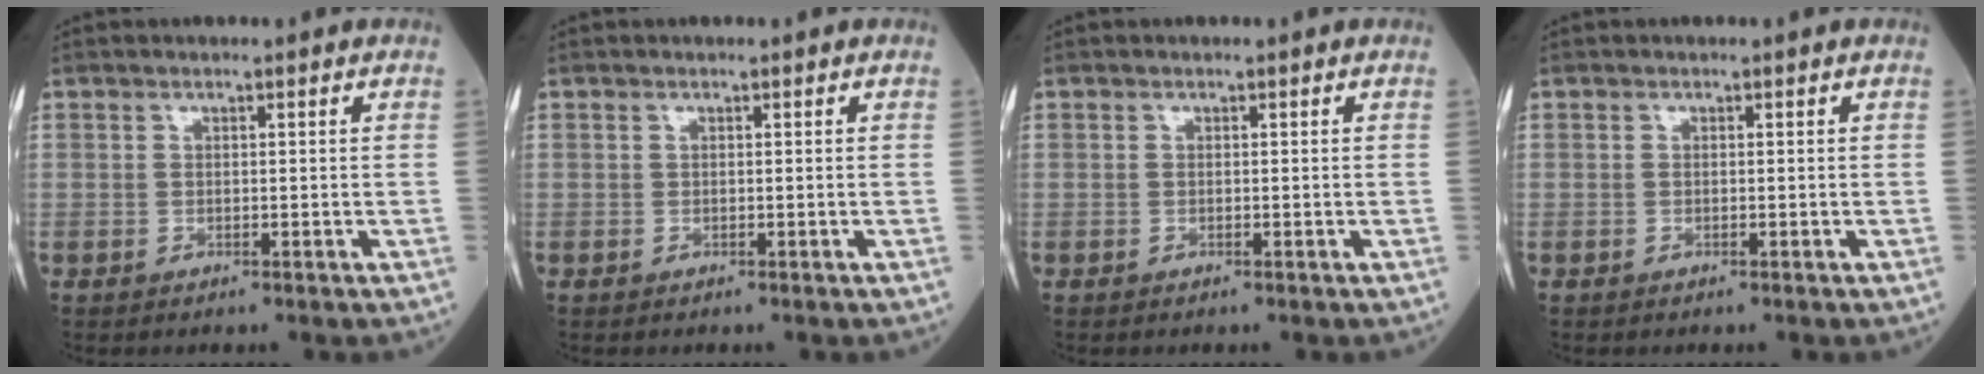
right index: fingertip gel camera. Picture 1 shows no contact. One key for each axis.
{"total": 0.0}
{"total": 0.0}
{"total": 0.0}